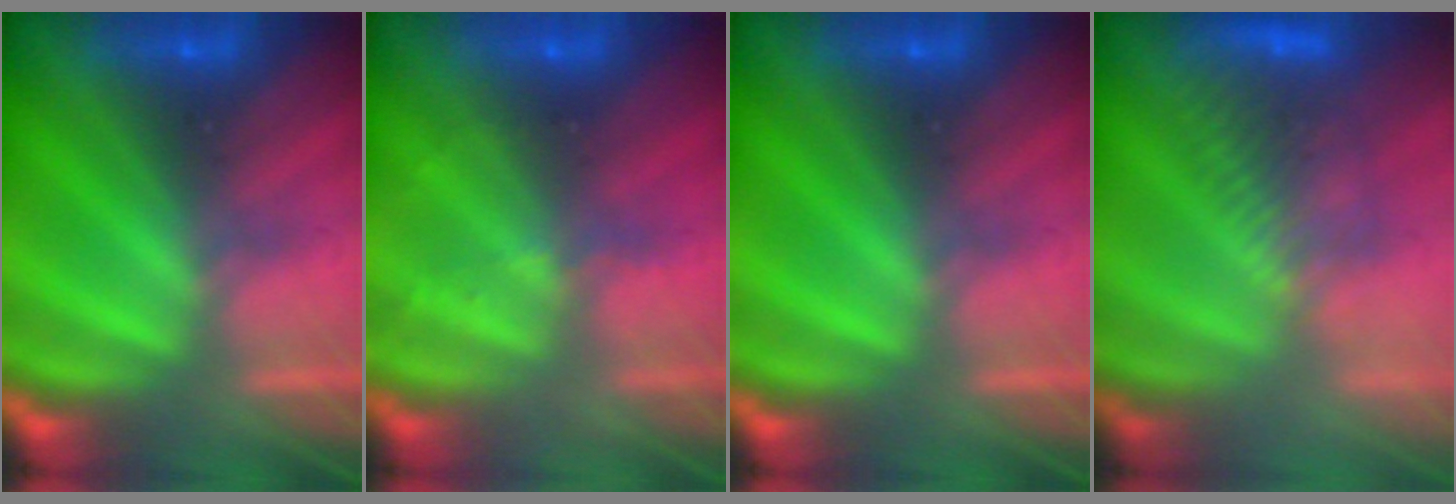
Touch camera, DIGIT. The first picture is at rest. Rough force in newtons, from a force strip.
{"total": 1.9}
{"total": 0.0}
{"total": 5.0}